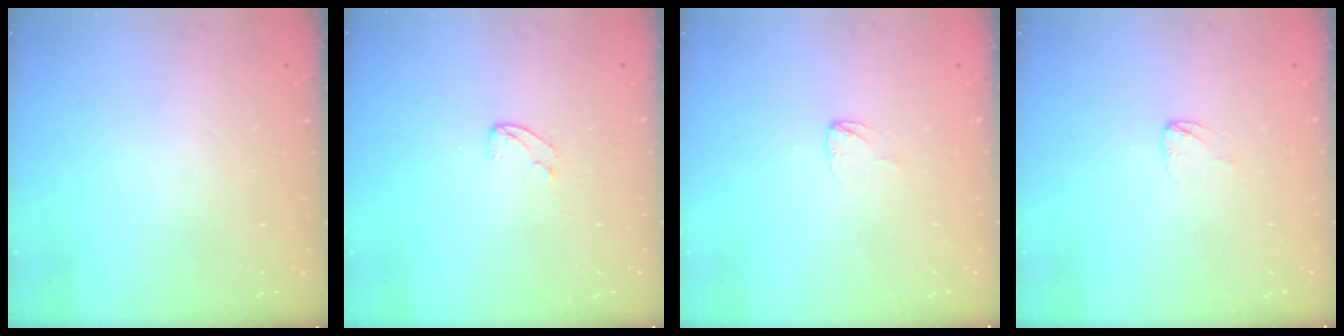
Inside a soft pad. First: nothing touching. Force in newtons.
{"total": 3.1, "press": 3.1, "slide": 0.3}
{"total": 3.0, "press": 3.0, "slide": 0.1}
{"total": 3.0, "press": 3.0, "slide": 0.1}